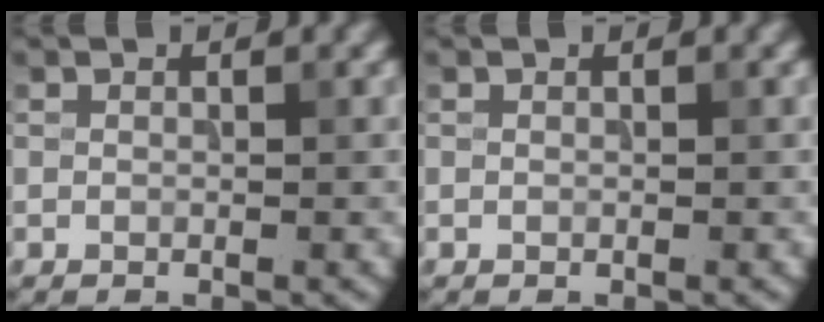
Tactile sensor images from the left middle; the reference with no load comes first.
{"total": 0.0}